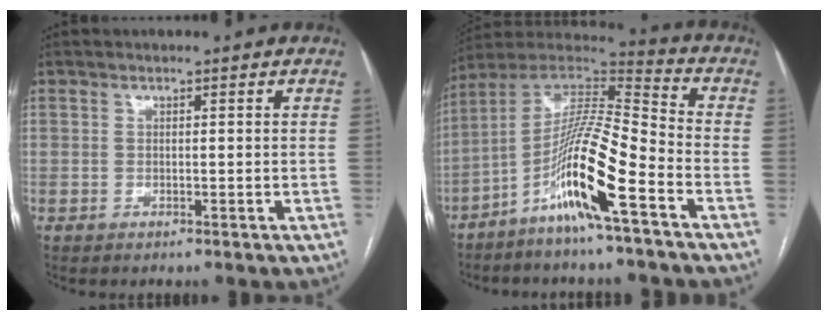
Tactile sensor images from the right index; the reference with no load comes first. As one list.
[{"total": 14.5, "force": [-7.3, 0.3, 12.5], "torque": [-0.244, -0.003, -0.142]}]